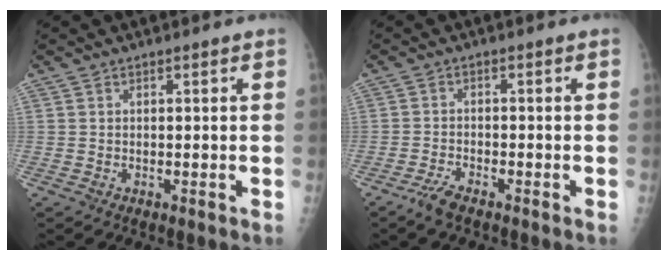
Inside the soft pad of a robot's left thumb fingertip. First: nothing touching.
{"total": 2.9, "force": [-2.3, 0.8, 1.6], "torque": [-0.041, 0.005, -0.046]}